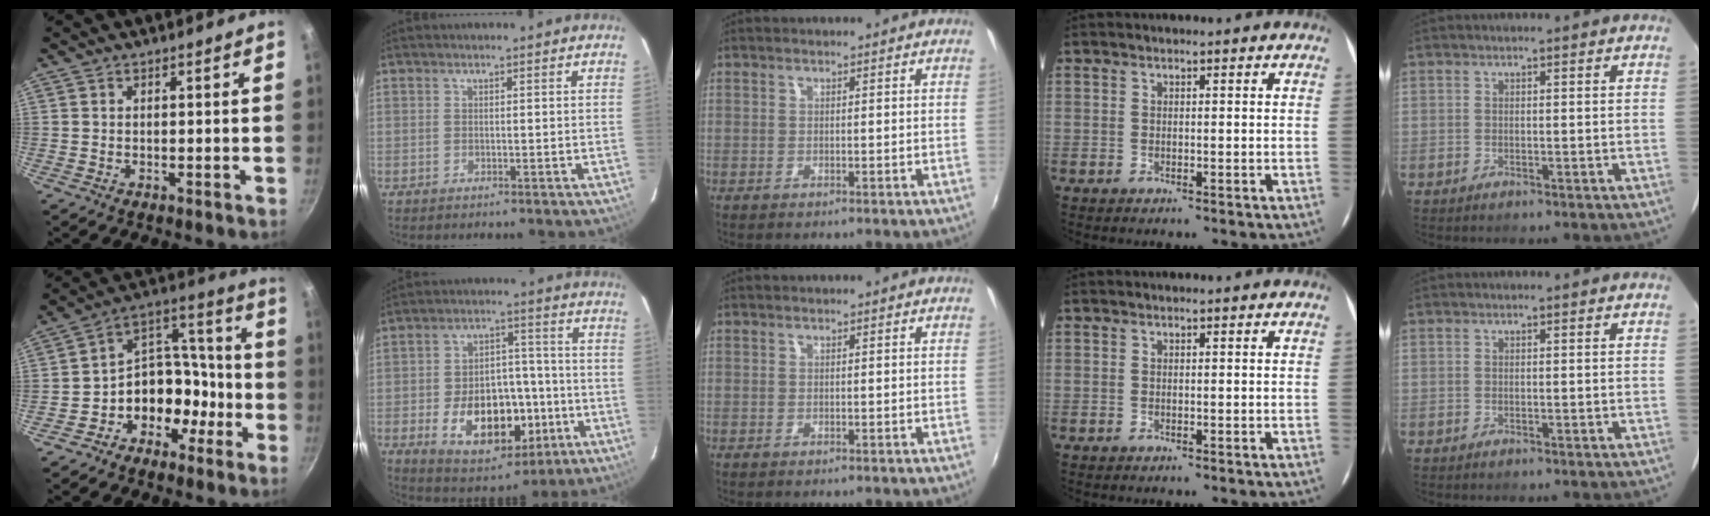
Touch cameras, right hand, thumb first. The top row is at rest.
{"thumb": {"total": 12.6, "force": [-5.4, 9.5, 6.2], "torque": [-0.037, 0.089, -0.090]}, "index": {"total": 16.8, "force": [-5.3, 10.8, 11.8], "torque": [-0.227, 0.019, -0.059]}}